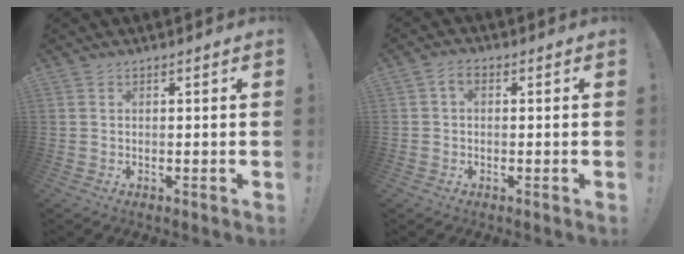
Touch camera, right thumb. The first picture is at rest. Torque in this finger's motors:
{"motor_torque": [0.24, 0.36, 0.02, -0.06, 0.00]}